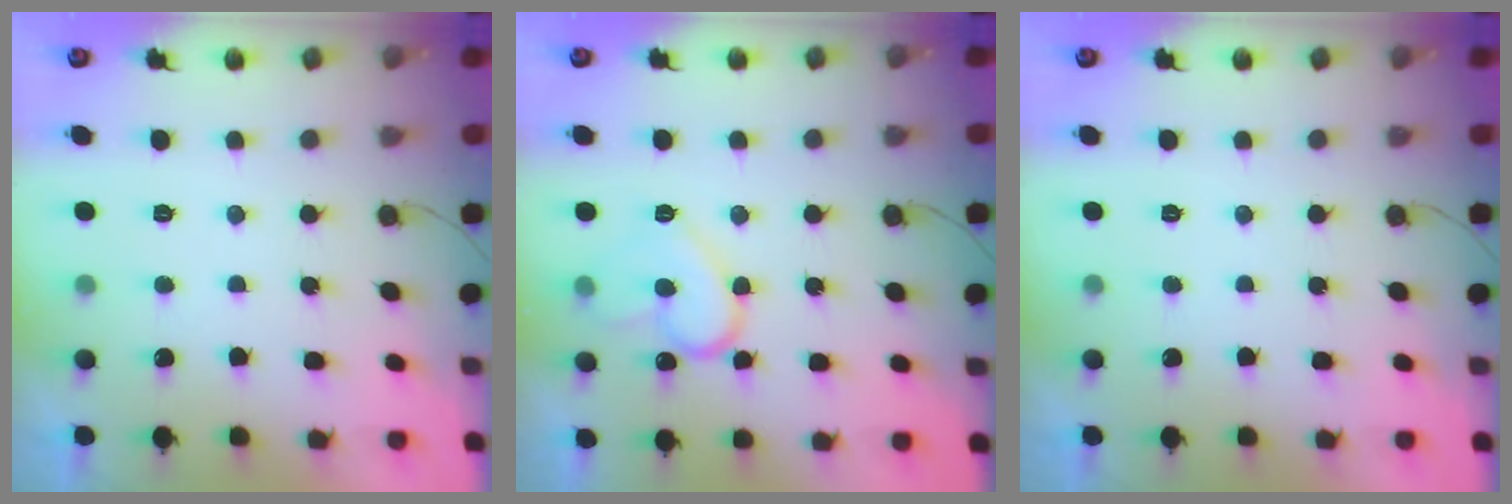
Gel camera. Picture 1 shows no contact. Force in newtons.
{"total": 12.9, "press": 12.8, "slide": 1.1}
{"total": 0.0}